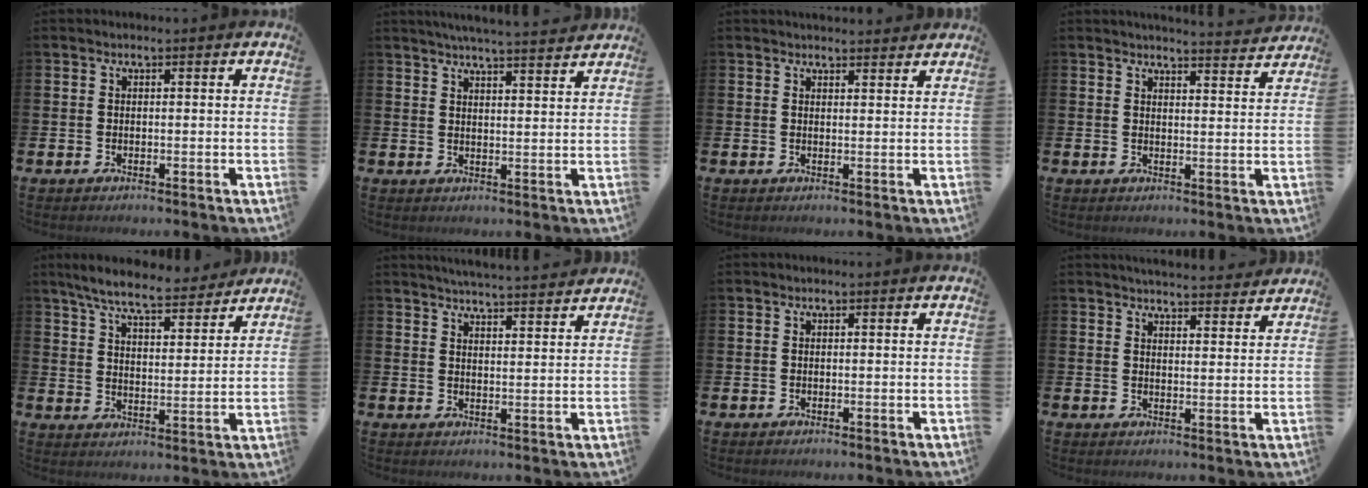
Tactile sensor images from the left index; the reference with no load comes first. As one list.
[{"total": 5.0, "force": [4.8, -0.6, 1.0], "torque": [-0.027, -0.025, 0.085]}, {"total": 2.3, "force": [2.3, 0.3, -0.1], "torque": [0.008, -0.015, 0.040]}, {"total": 3.9, "force": [3.9, -0.2, 0.1], "torque": [0.001, -0.031, 0.067]}, {"total": 7.8, "force": [7.2, 1.2, 2.9], "torque": [-0.078, -0.040, 0.124]}, {"total": 4.8, "force": [4.7, -0.5, 0.4], "torque": [-0.016, -0.033, 0.084]}, {"total": 0.0}, {"total": 4.6, "force": [4.6, 0.2, 0.4], "torque": [-0.005, -0.032, 0.080]}]